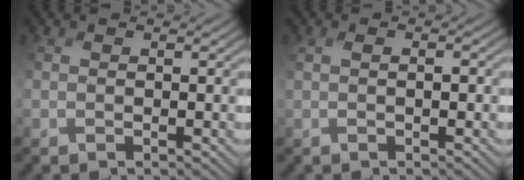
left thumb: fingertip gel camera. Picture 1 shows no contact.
{"total": 2.0, "force": [-0.1, 0.9, 1.7], "torque": [-0.034, 0.002, 0.001]}